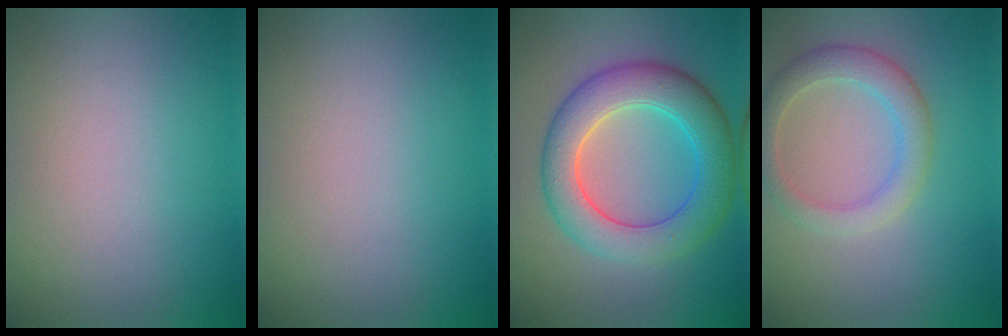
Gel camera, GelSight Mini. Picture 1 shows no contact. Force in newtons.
{"total": 0.0}
{"total": 7.1, "press": 7.1, "slide": 0.4}
{"total": 3.2, "press": 3.2, "slide": 0.1}